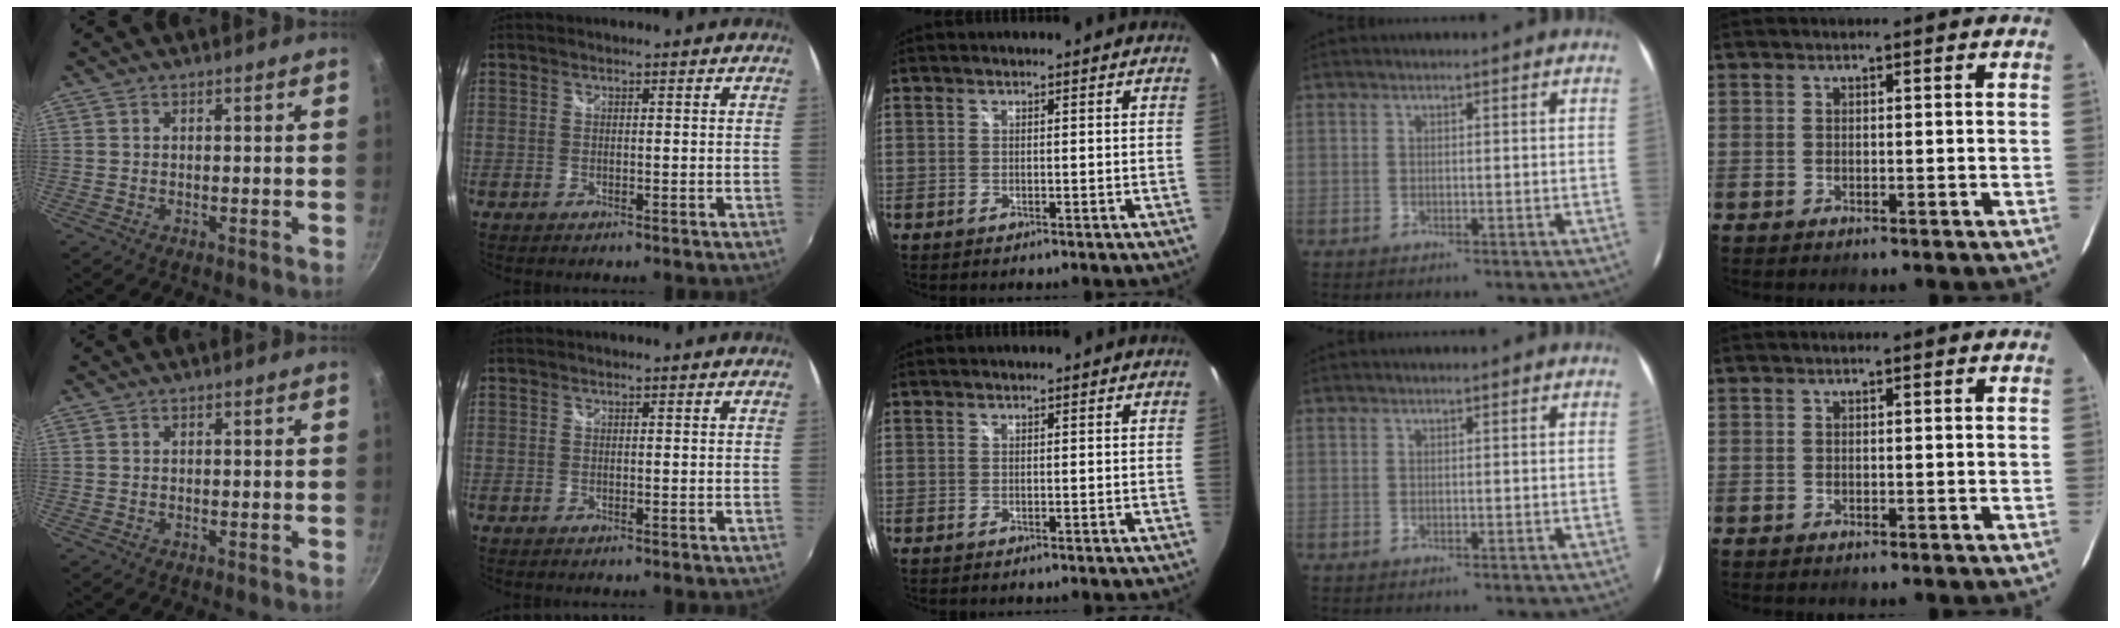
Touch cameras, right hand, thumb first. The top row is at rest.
{}